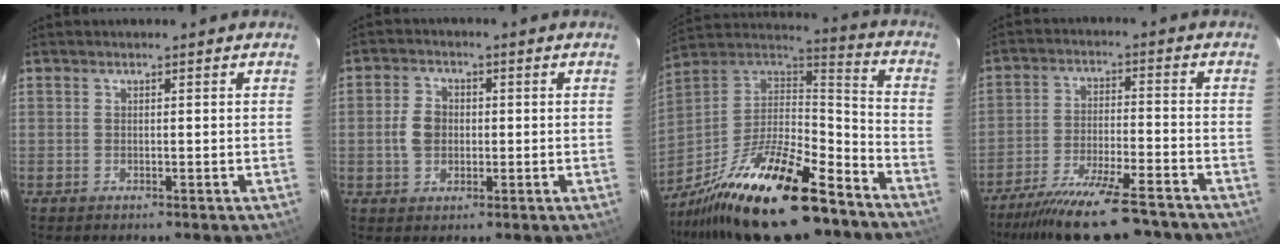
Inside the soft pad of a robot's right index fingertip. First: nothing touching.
{"total": 5.0, "force": [-0.4, 4.0, 3.0], "torque": [-0.064, 0.012, -0.004]}
{"total": 26.0, "force": [-17.5, 7.9, 17.6], "torque": [-0.333, -0.028, -0.286]}
{"total": 17.8, "force": [-15.3, 3.1, 8.5], "torque": [-0.172, -0.026, -0.236]}